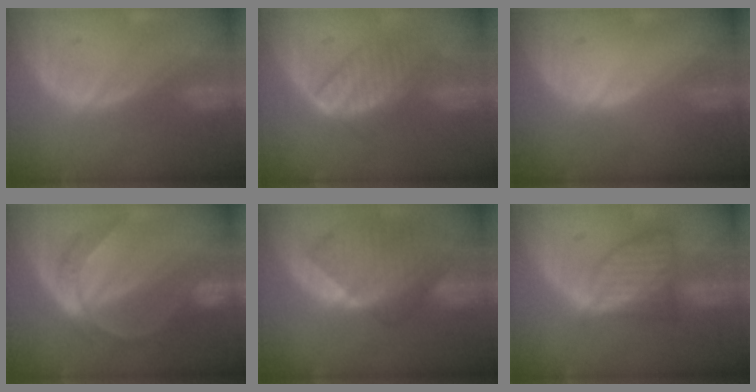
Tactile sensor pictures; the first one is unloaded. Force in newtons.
{"total": 6.6, "press": 6.3, "slide": 1.9}
{"total": 0.0}
{"total": 7.0, "press": 7.0, "slide": 0.6}
{"total": 10.0, "press": 8.7, "slide": 5.1}
{"total": 7.5, "press": 6.7, "slide": 3.4}